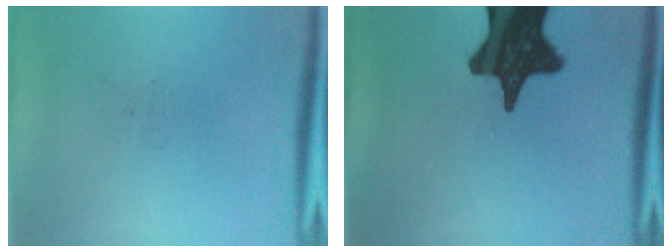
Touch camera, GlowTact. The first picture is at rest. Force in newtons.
{"total": 17.0}